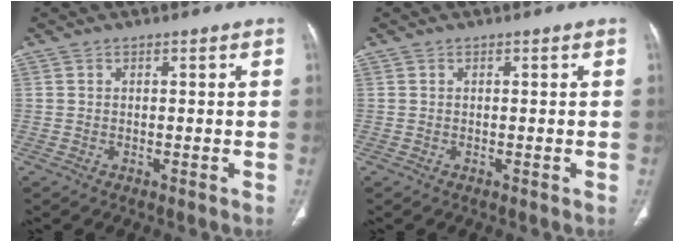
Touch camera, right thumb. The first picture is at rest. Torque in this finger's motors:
{"motor_torque": [0.09, 0.09, -0.13, 0.13, 0.00]}